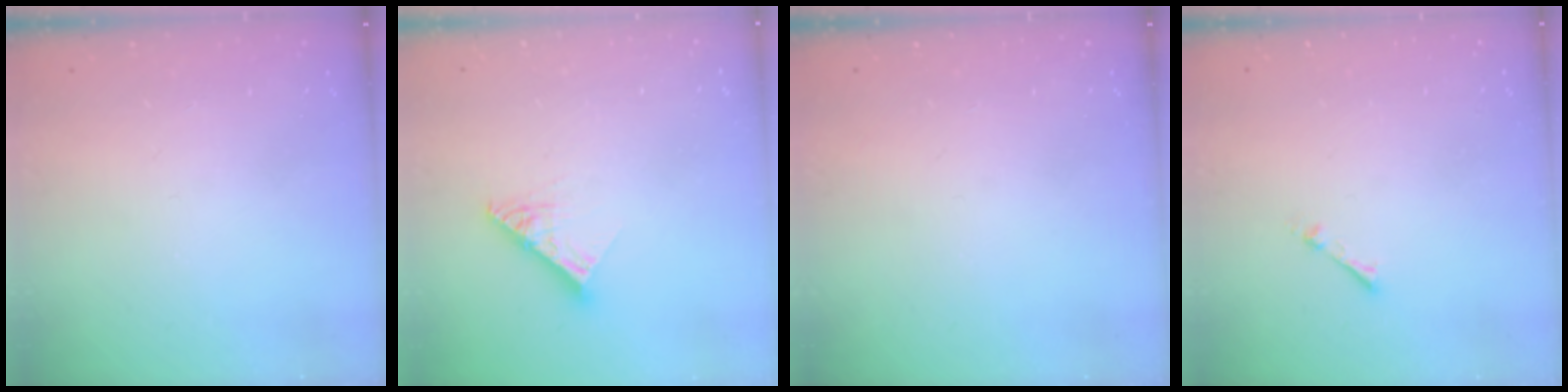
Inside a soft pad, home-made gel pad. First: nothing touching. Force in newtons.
{"total": 10.0, "press": 9.9, "slide": 1.1}
{"total": 0.0}
{"total": 1.7, "press": 1.7, "slide": 0.2}